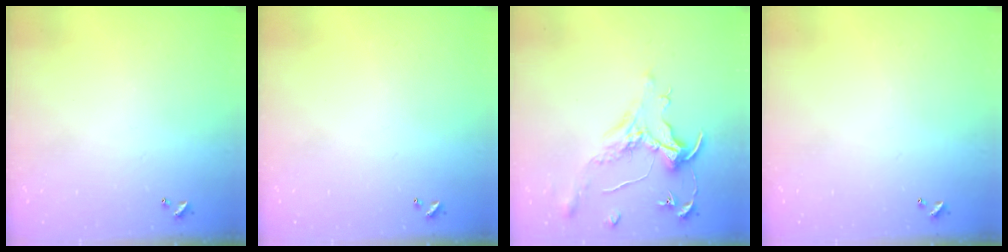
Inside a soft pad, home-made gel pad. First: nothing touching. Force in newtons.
{"total": 0.0}
{"total": 1.6, "press": 1.4, "slide": 0.7}
{"total": 0.0}